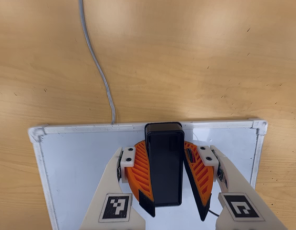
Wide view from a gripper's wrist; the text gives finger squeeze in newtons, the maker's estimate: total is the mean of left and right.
{"total": 13.3, "left": 15.2, "right": 11.5}